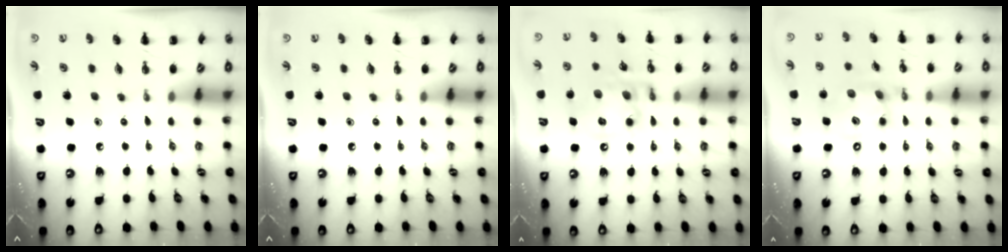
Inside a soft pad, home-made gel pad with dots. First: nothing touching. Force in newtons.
{"total": 0.0}
{"total": 13.8, "press": 13.5, "slide": 3.1}
{"total": 12.4, "press": 12.2, "slide": 2.5}